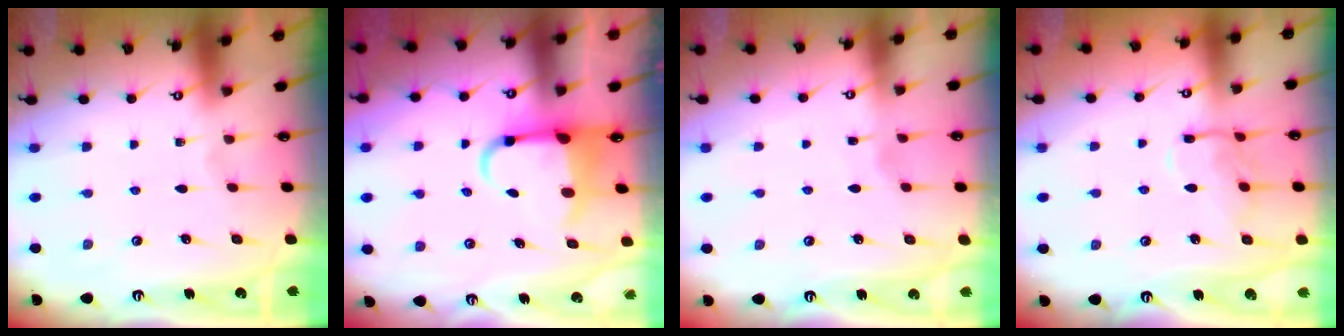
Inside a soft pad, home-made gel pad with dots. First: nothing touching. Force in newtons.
{"total": 6.1, "press": 5.9, "slide": 1.3}
{"total": 2.2, "press": 2.2, "slide": 0.3}
{"total": 10.8, "press": 10.8, "slide": 0.7}